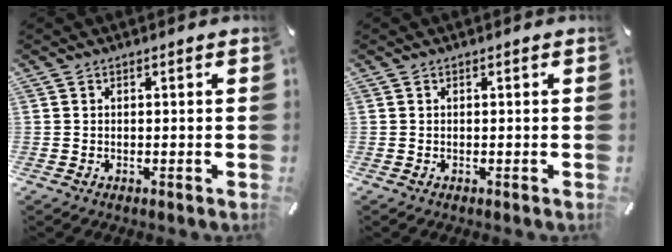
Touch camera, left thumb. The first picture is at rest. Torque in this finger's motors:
{"motor_torque": [0.00, 0.00, 0.00, -0.02, 0.00]}